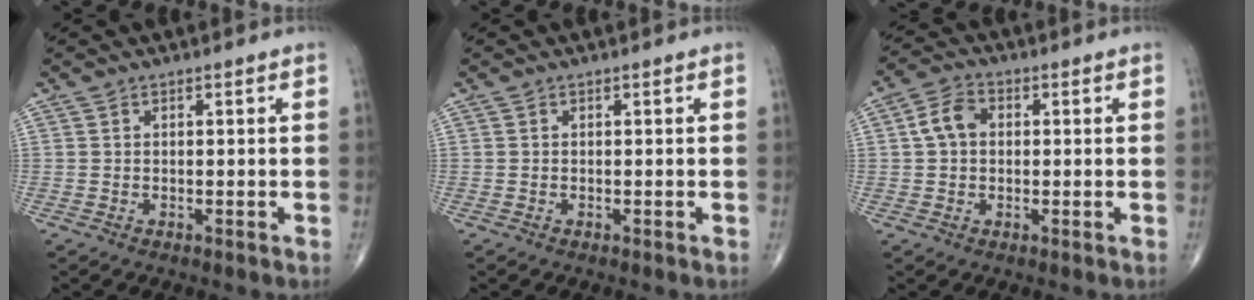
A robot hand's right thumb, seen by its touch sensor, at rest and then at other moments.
{"total": 0.0}
{"total": 5.4, "force": [0.6, 4.0, 3.5], "torque": [-0.064, 0.017, 0.003]}